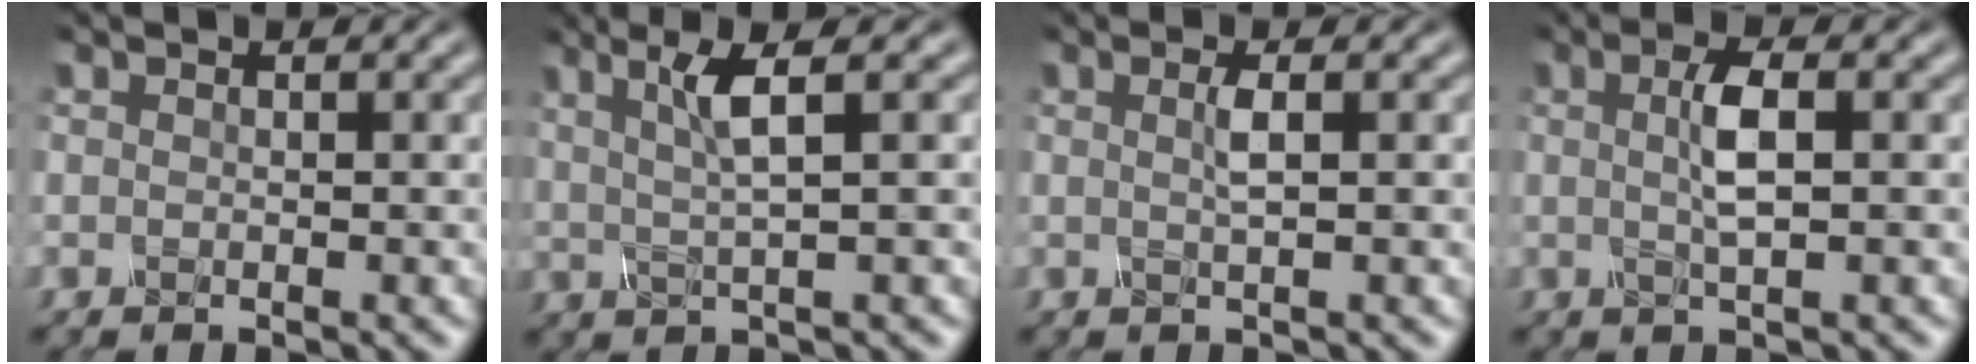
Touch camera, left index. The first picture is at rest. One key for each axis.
{"total": 2.9, "fx": 1.3, "fy": -0.1, "fz": 2.6, "tx": -0.057, "ty": 0.007, "tz": 0.034}
{"total": 0.9, "fx": 0.2, "fy": -0.2, "fz": 0.8, "tx": -0.027, "ty": 0.005, "tz": 0.007}
{"total": 2.0, "fx": 0.4, "fy": 0.0, "fz": 1.9, "tx": -0.049, "ty": 0.008, "tz": 0.011}